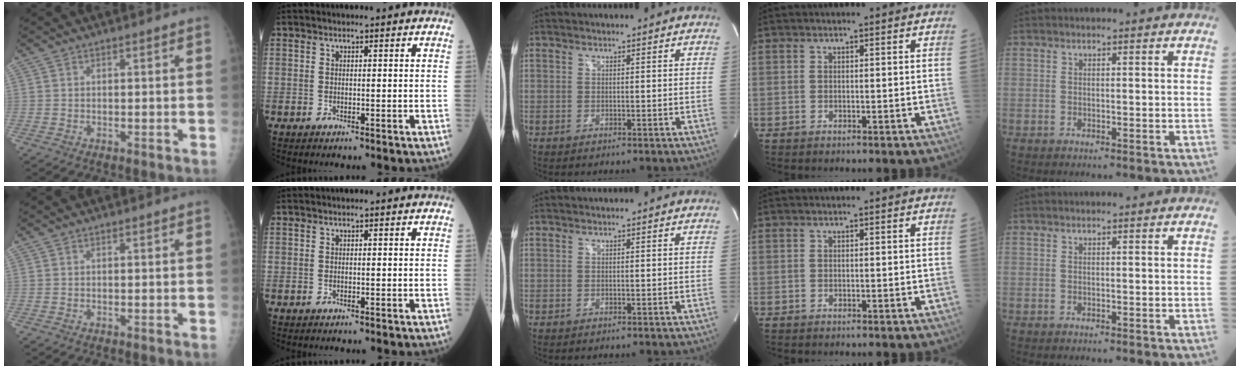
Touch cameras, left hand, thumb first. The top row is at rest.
{}